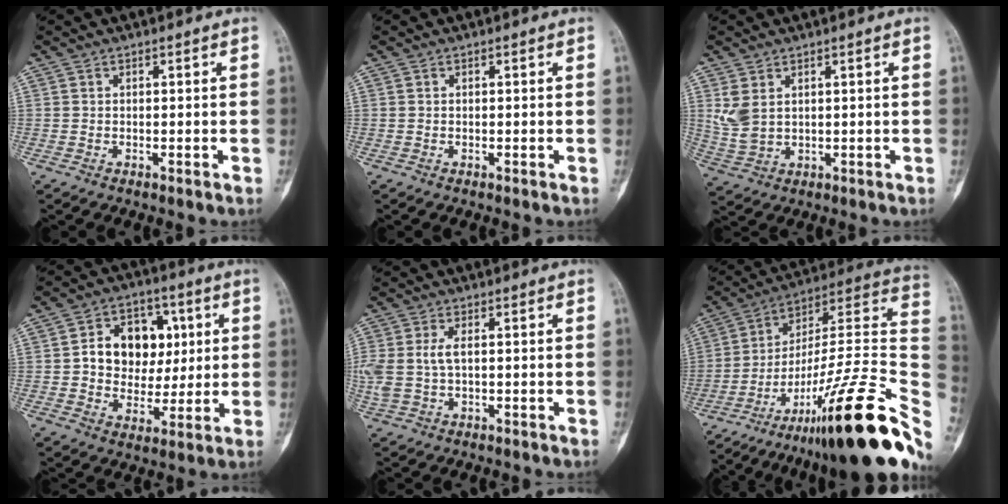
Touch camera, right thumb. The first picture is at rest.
{"total": 0.0}
{"total": 5.2, "force": [1.9, 3.2, 3.6], "torque": [-0.081, -0.007, 0.052]}
{"total": 13.5, "force": [2.4, 10.6, 8.0], "torque": [-0.072, 0.009, 0.043]}
{"total": 5.7, "force": [0.5, 3.1, 4.7], "torque": [-0.129, 0.010, 0.013]}
{"total": 30.8, "force": [-15.0, 5.5, 26.3], "torque": [-0.314, 0.072, -0.236]}